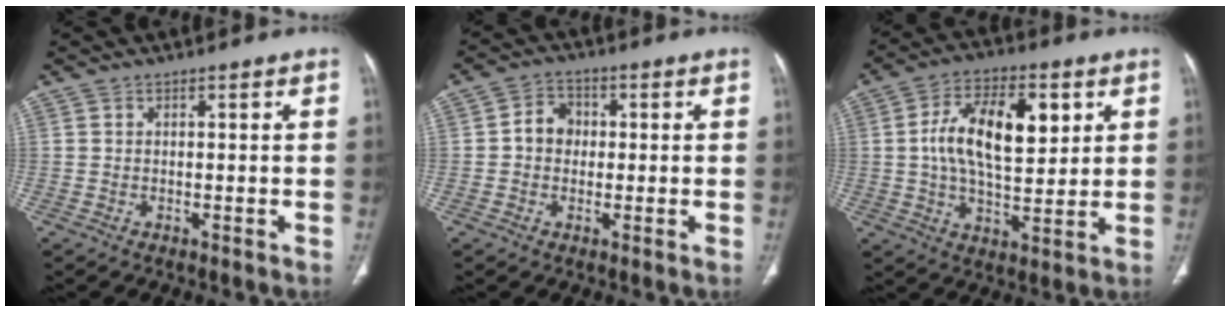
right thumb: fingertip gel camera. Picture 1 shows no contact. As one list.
[{"total": 5.0, "force": [0.1, 4.3, 2.6], "torque": [-0.026, 0.015, -0.007]}, {"total": 16.0, "force": [3.7, 8.2, 13.2], "torque": [-0.205, -0.001, 0.063]}]